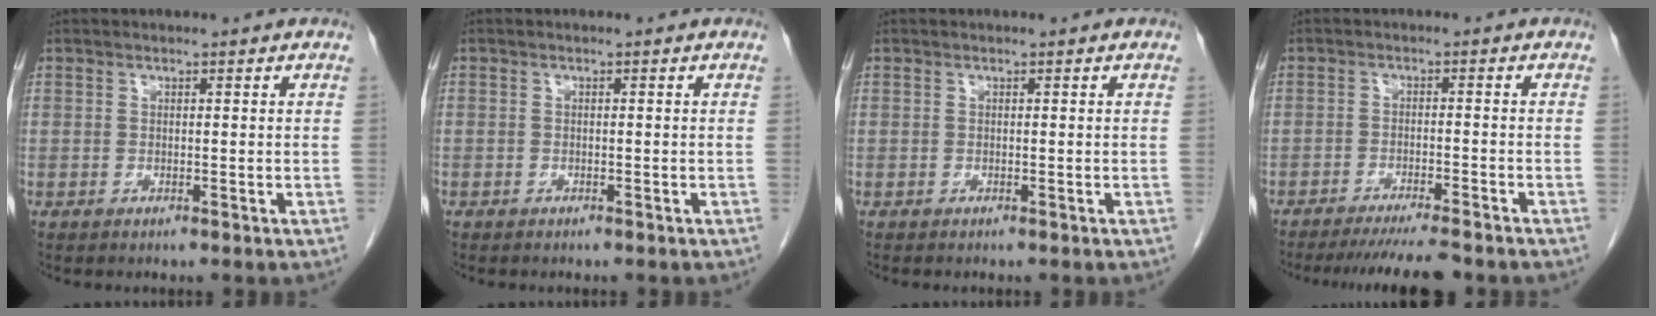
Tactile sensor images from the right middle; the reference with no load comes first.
{"total": 0.6, "force": [-0.4, 0.3, 0.1], "torque": [-0.009, 0.002, -0.008]}
{"total": 0.0}
{"total": 9.0, "force": [-8.0, -0.1, 4.0], "torque": [-0.044, -0.021, -0.122]}